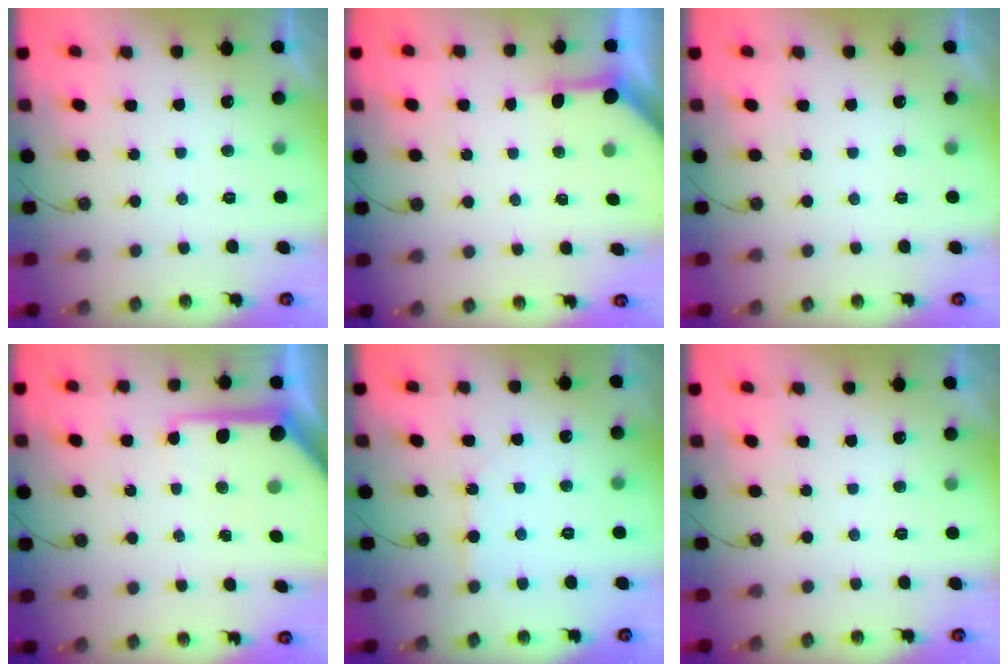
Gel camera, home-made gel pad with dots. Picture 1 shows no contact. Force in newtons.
{"total": 3.9, "press": 3.8, "slide": 0.2}
{"total": 0.0}
{"total": 9.7, "press": 9.6, "slide": 1.1}
{"total": 4.0, "press": 3.9, "slide": 0.5}
{"total": 0.0}